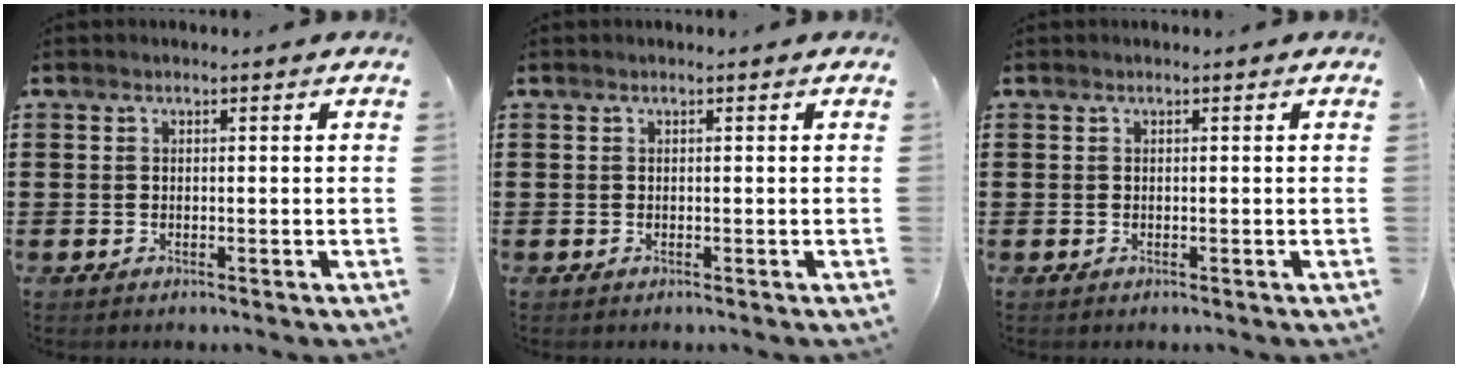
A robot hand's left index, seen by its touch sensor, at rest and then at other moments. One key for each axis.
{"total": 0.0}
{"total": 0.0}